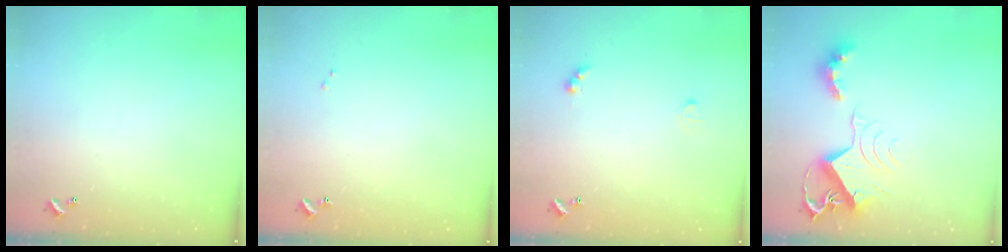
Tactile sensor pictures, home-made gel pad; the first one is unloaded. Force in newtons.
{"total": 0.0}
{"total": 2.6, "press": 2.4, "slide": 0.8}
{"total": 11.6, "press": 11.6, "slide": 0.4}